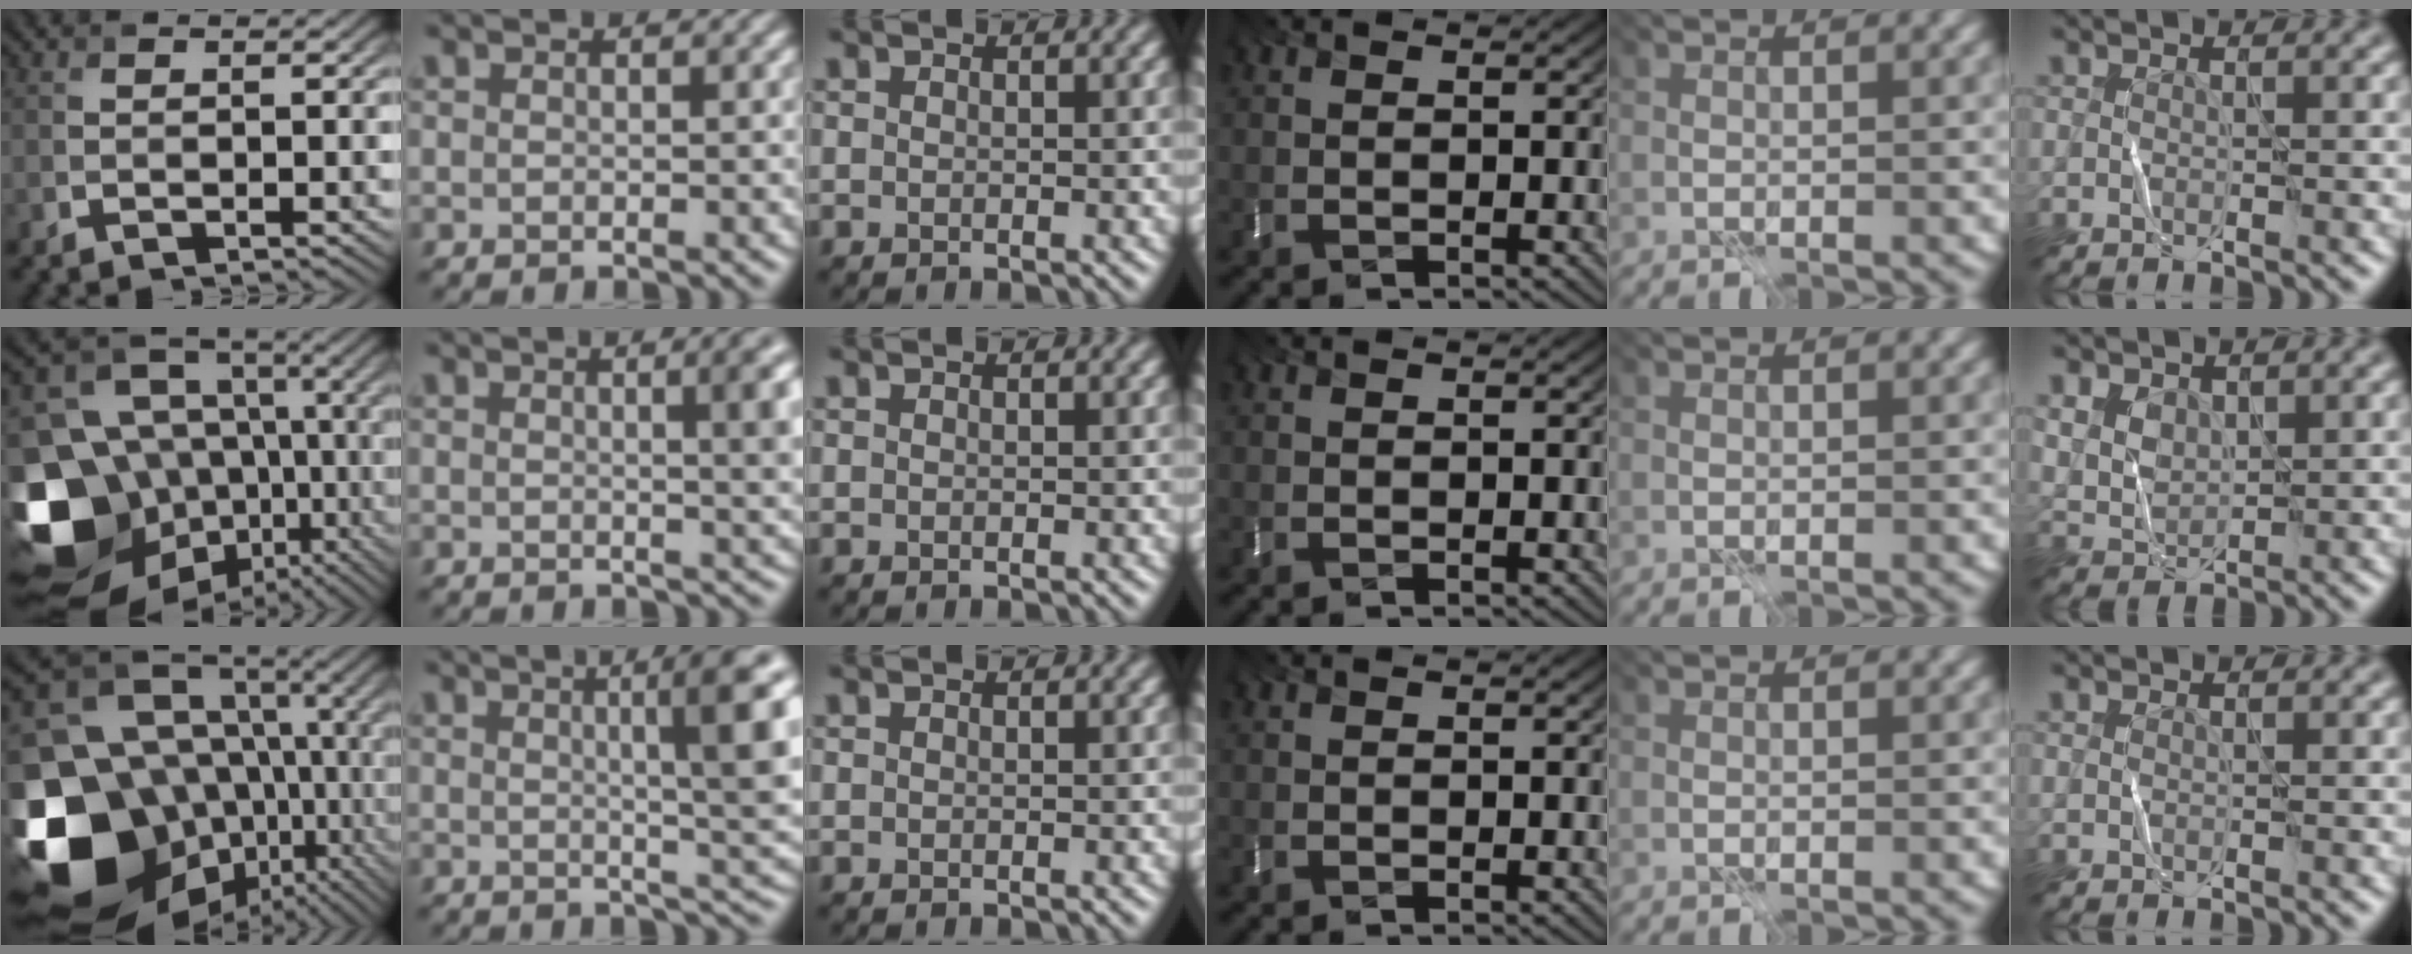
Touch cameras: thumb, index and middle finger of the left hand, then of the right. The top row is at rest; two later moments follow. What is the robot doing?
{"motion": "fold", "object": "bubble wrap"}